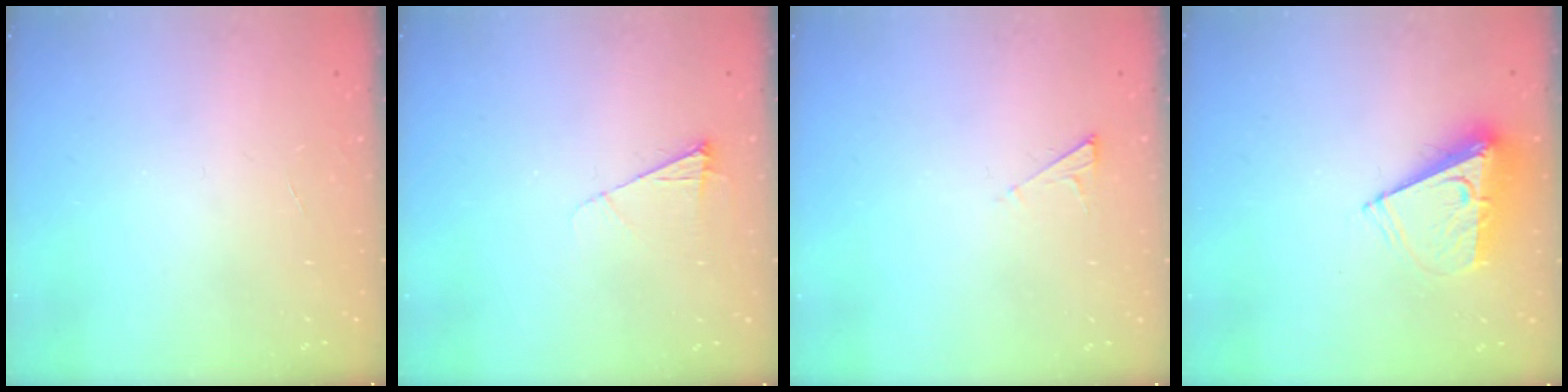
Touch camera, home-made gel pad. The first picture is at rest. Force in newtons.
{"total": 4.8, "press": 4.8, "slide": 0.6}
{"total": 2.3, "press": 2.2, "slide": 0.4}
{"total": 8.5, "press": 8.5, "slide": 0.6}